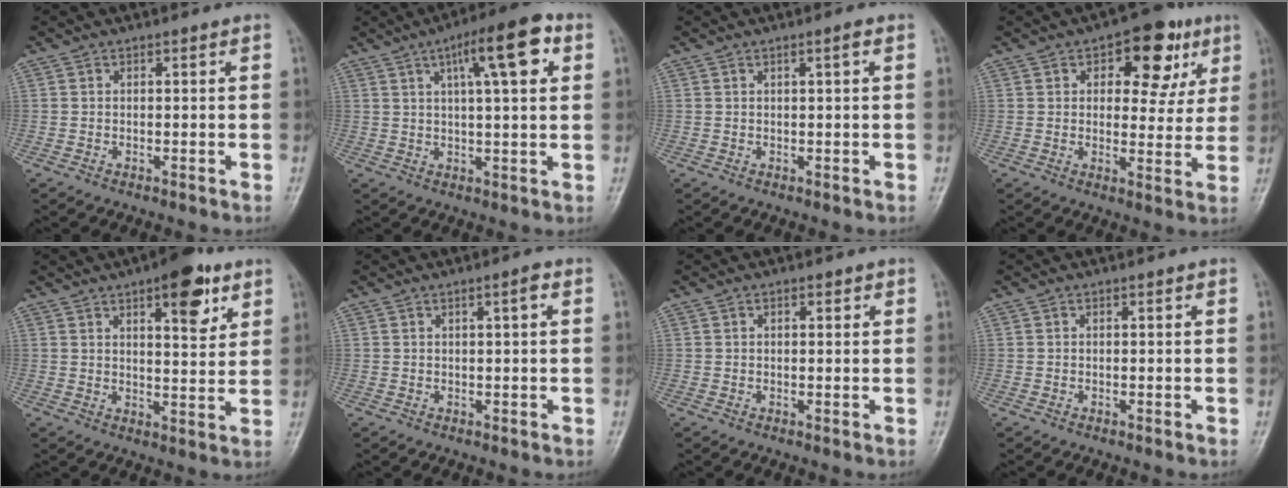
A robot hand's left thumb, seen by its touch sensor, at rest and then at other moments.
{"total": 11.7, "force": [4.5, 3.1, 10.4], "torque": [-0.145, 0.008, 0.062]}
{"total": 1.2, "force": [0.4, 0.0, 1.1], "torque": [-0.019, 0.000, 0.007]}
{"total": 12.1, "force": [5.1, 6.8, 8.6], "torque": [-0.063, -0.005, 0.063]}
{"total": 10.3, "force": [5.6, 3.9, 7.8], "torque": [-0.085, -0.025, 0.075]}
{"total": 1.7, "force": [0.6, 0.1, 1.6], "torque": [-0.029, 0.001, 0.010]}
{"total": 1.2, "force": [0.6, 0.7, 0.8], "torque": [-0.008, 0.000, 0.005]}
{"total": 0.0}